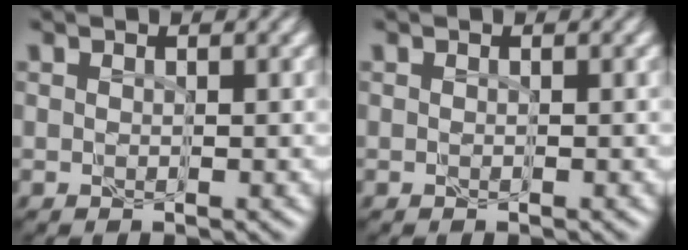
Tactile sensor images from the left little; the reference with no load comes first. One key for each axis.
{"total": 0.0}